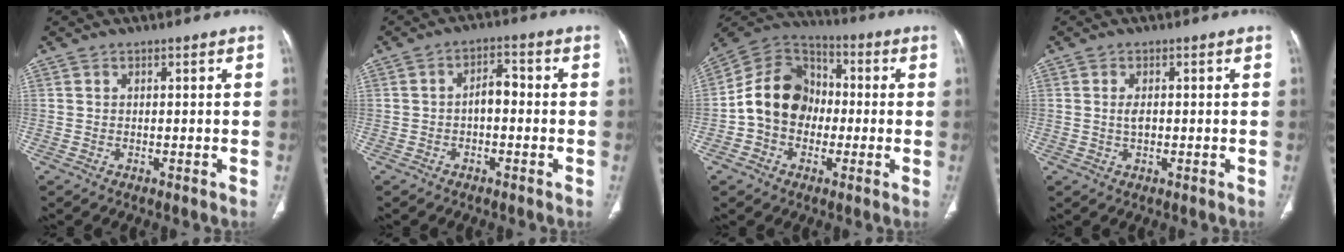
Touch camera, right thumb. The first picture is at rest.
{"total": 3.9, "force": [-0.8, 2.2, 3.1], "torque": [-0.040, 0.021, -0.020]}
{"total": 14.1, "force": [-1.4, 11.3, 8.2], "torque": [-0.119, 0.039, -0.037]}
{"total": 2.1, "force": [0.0, 1.1, 1.7], "torque": [-0.035, 0.000, 0.000]}